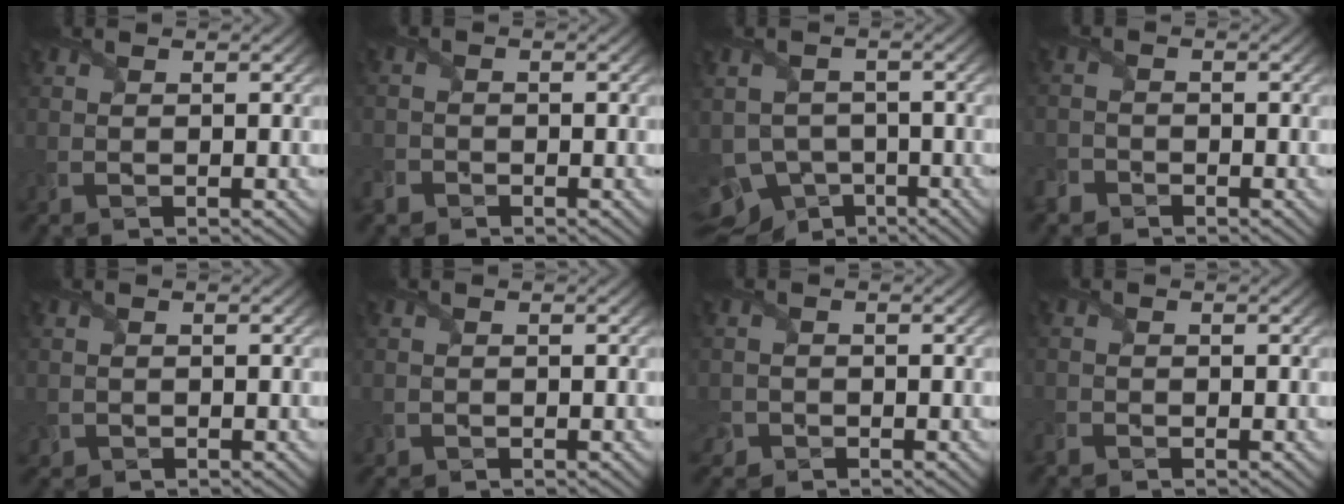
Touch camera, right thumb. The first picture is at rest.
{"total": 2.0, "force": [-1.4, 1.4, 0.5], "torque": [-0.014, -0.004, -0.039]}
{"total": 8.1, "force": [-4.6, 6.1, 2.9], "torque": [-0.062, -0.014, -0.078]}
{"total": 2.4, "force": [-1.8, 1.5, 0.6], "torque": [-0.017, -0.002, -0.048]}
{"total": 1.0, "force": [-0.5, 0.9, 0.0], "torque": [0.004, -0.005, -0.011]}
{"total": 0.7, "force": [-0.3, 0.6, -0.1], "torque": [0.005, -0.003, -0.008]}
{"total": 1.9, "force": [-1.2, 1.5, 0.3], "torque": [-0.007, -0.005, -0.028]}
{"total": 1.1, "force": [-0.9, 0.6, 0.2], "torque": [-0.008, -0.002, -0.025]}